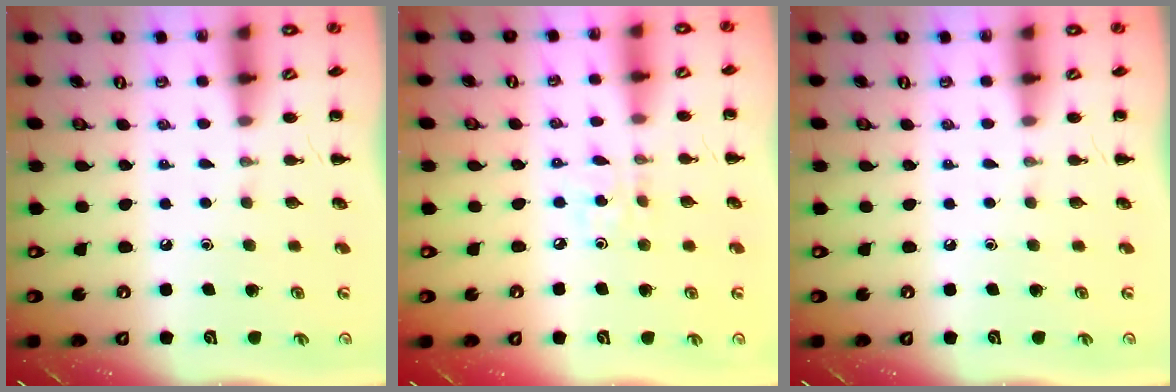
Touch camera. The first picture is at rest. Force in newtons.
{"total": 2.8, "press": 2.7, "slide": 0.9}
{"total": 0.0}